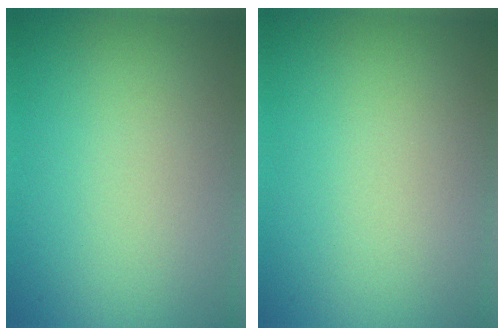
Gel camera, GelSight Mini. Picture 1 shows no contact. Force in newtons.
{"total": 0.0}